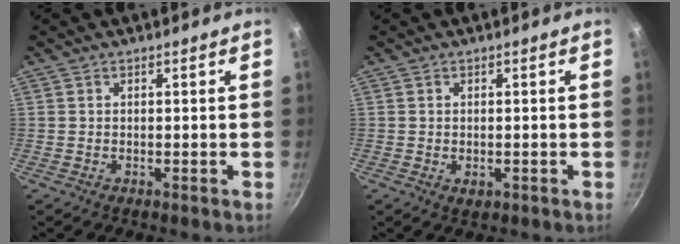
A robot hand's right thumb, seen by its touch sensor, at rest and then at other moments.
{"total": 1.7, "force": [-0.4, 1.1, 1.2], "torque": [-0.018, -0.002, -0.003]}